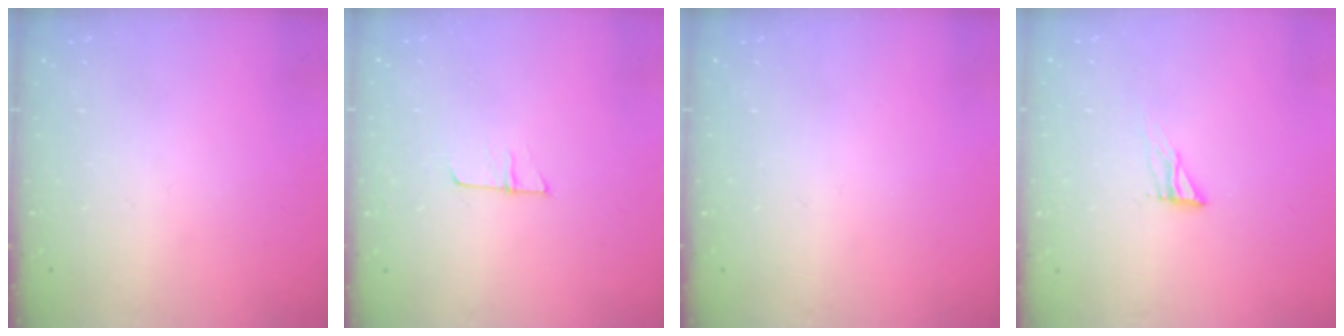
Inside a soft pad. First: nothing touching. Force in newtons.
{"total": 5.7, "press": 5.6, "slide": 0.6}
{"total": 0.0}
{"total": 4.5, "press": 4.4, "slide": 0.4}